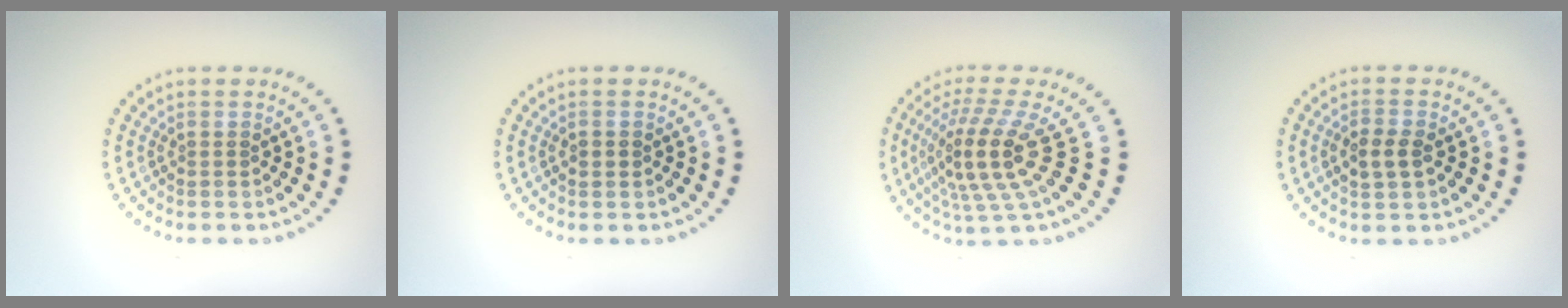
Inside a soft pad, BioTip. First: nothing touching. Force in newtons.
{"total": 1.3, "press": 1.2, "slide": 0.1}
{"total": 5.3, "press": 3.9, "slide": 3.6}
{"total": 2.4, "press": 2.3, "slide": 0.4}